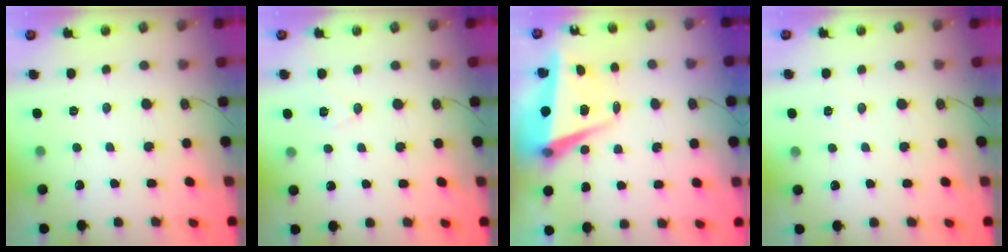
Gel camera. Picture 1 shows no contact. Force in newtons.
{"total": 7.2, "press": 5.6, "slide": 4.6}
{"total": 6.2, "press": 5.9, "slide": 1.8}
{"total": 4.5, "press": 3.8, "slide": 2.4}